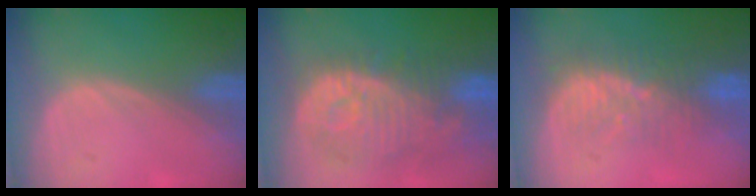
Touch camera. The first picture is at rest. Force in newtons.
{"total": 12.1, "press": 11.0, "slide": 5.0}
{"total": 8.3, "press": 7.7, "slide": 3.1}